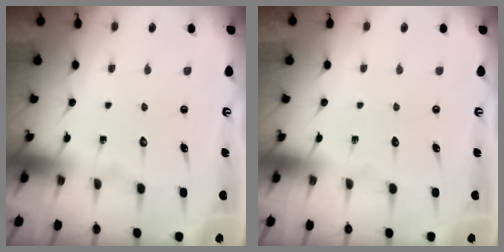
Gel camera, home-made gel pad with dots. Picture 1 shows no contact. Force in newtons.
{"total": 0.0}